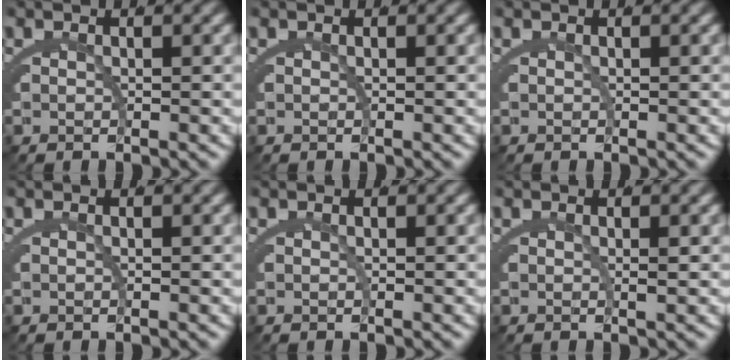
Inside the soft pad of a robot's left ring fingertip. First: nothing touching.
{"total": 0.0}
{"total": 0.0}
{"total": 0.0}
{"total": 0.0}
{"total": 0.7, "force": [0.1, -0.1, 0.6], "torque": [-0.012, -0.004, 0.003]}